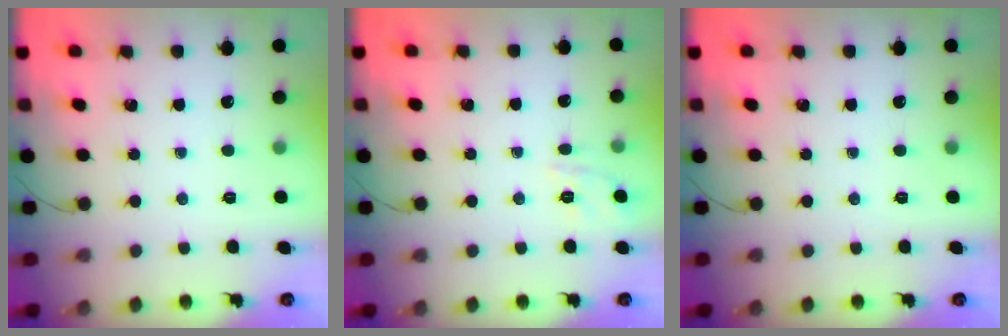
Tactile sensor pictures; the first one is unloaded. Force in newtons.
{"total": 1.9, "press": 0.3, "slide": 1.8}
{"total": 0.0}